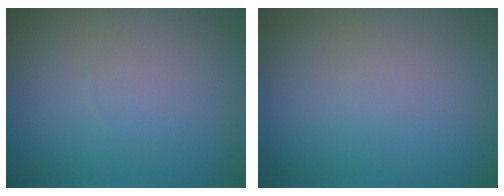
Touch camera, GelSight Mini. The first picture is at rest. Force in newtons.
{"total": 0.0}